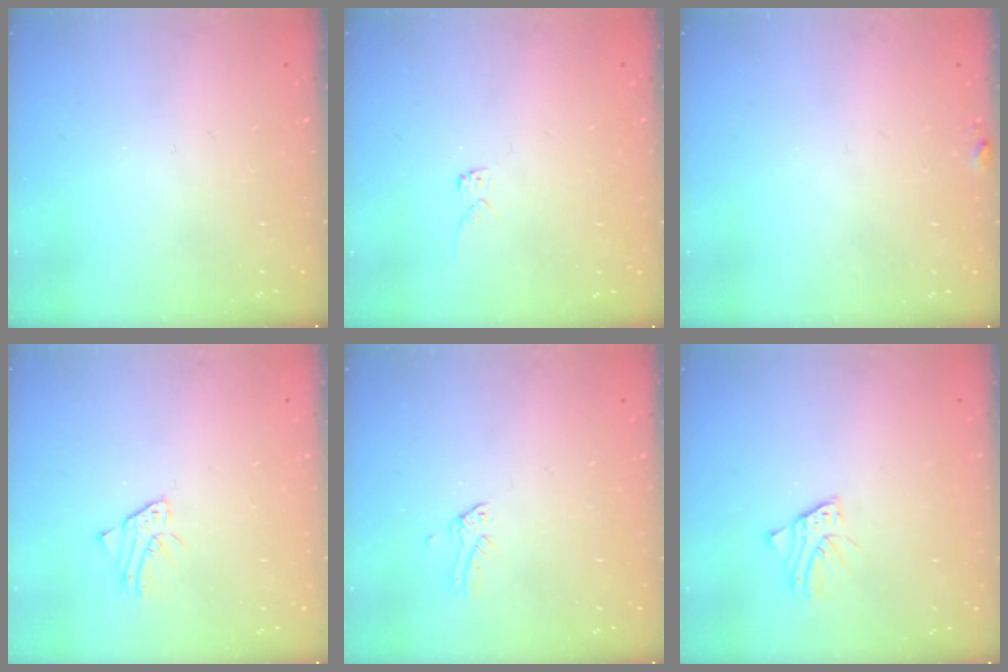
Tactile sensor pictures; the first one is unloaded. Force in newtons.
{"total": 2.8, "press": 2.8, "slide": 0.1}
{"total": 4.7, "press": 4.6, "slide": 0.6}
{"total": 1.5, "press": 1.5, "slide": 0.1}
{"total": 0.0}
{"total": 1.6, "press": 1.6, "slide": 0.3}